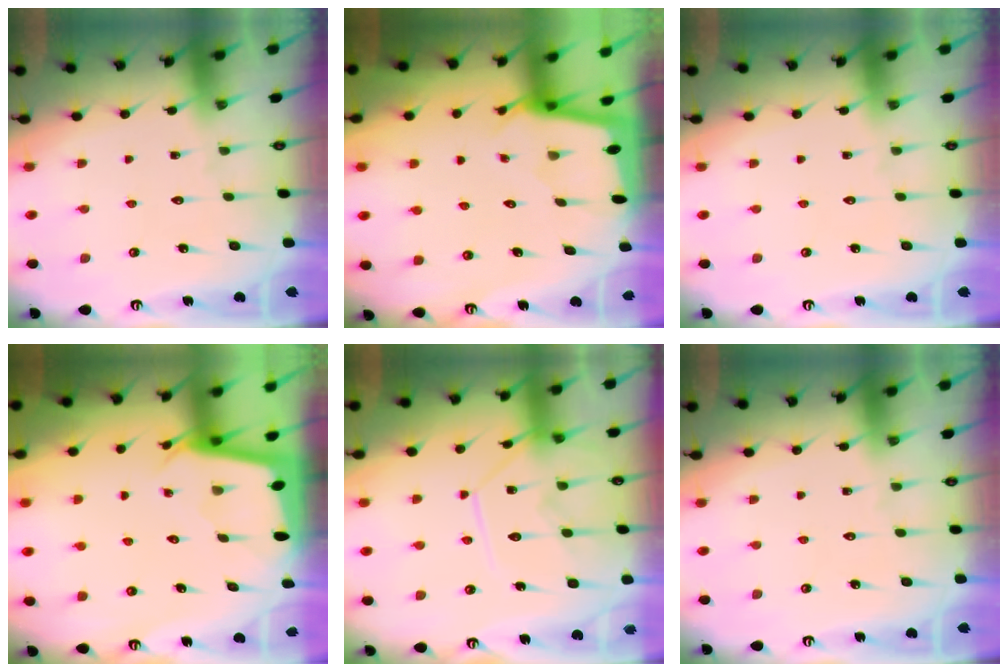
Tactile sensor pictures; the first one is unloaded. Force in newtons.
{"total": 1.6, "press": 1.6, "slide": 0.2}
{"total": 0.0}
{"total": 2.1, "press": 2.1, "slide": 0.2}
{"total": 11.2, "press": 11.1, "slide": 1.4}
{"total": 0.0}